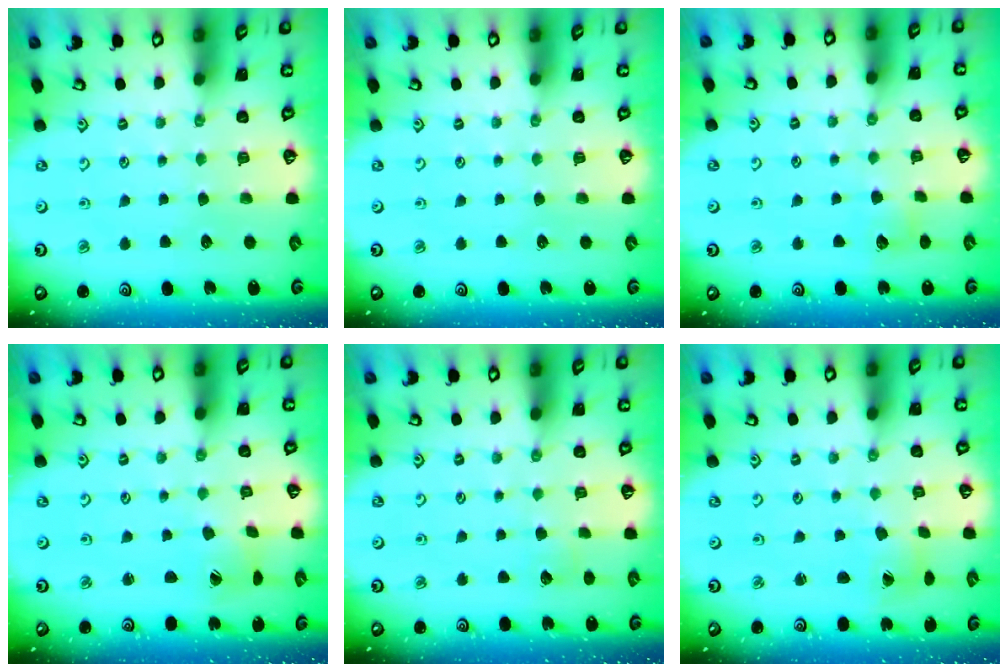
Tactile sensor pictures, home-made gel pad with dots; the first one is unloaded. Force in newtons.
{"total": 0.0}
{"total": 5.1, "press": 5.1, "slide": 0.6}
{"total": 2.2, "press": 2.2, "slide": 0.3}
{"total": 2.9, "press": 2.9, "slide": 0.3}
{"total": 1.3, "press": 1.3, "slide": 0.1}